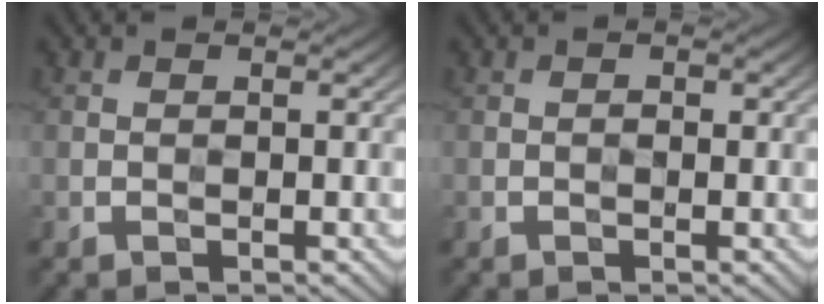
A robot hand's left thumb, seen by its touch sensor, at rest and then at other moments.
{"total": 0.6, "force": [0.0, 0.3, 0.6], "torque": [-0.007, 0.001, -0.002]}